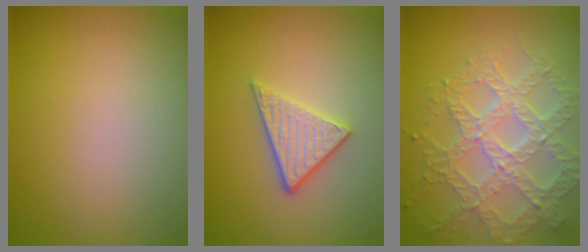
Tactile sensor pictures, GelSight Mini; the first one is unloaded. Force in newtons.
{"total": 3.3, "press": 2.9, "slide": 1.5}
{"total": 6.7, "press": 4.8, "slide": 4.7}